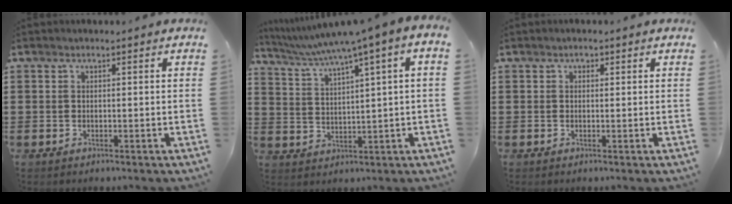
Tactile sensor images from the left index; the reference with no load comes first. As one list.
[{"total": 4.6, "force": [2.9, -0.1, 3.6], "torque": [-0.082, -0.024, 0.041]}, {"total": 0.9, "force": [0.2, 0.7, 0.6], "torque": [-0.013, 0.007, 0.002]}]